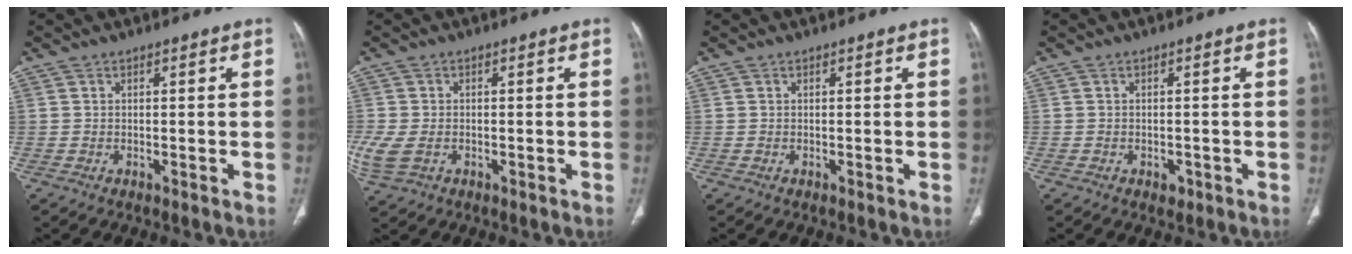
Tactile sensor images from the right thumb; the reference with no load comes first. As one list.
[{"total": 6.0, "force": [-1.4, 4.1, 4.1], "torque": [-0.109, 0.000, -0.020]}, {"total": 0.0}, {"total": 1.4, "force": [-0.7, 1.0, 0.6], "torque": [-0.005, 0.002, -0.006]}]